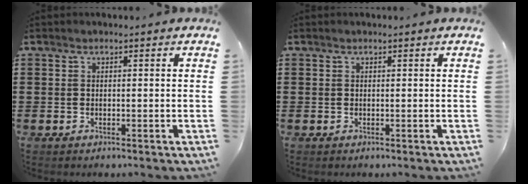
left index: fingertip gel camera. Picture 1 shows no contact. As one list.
[{"total": 0.0}]